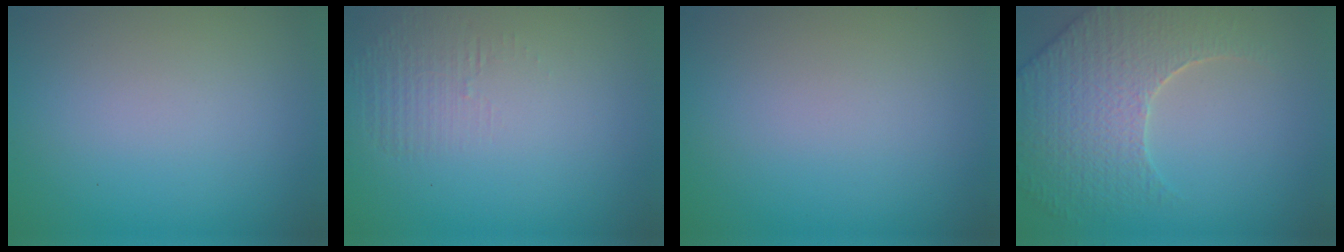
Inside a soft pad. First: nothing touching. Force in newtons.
{"total": 1.2, "press": 0.1, "slide": 1.2}
{"total": 0.0}
{"total": 6.3, "press": 5.2, "slide": 3.6}